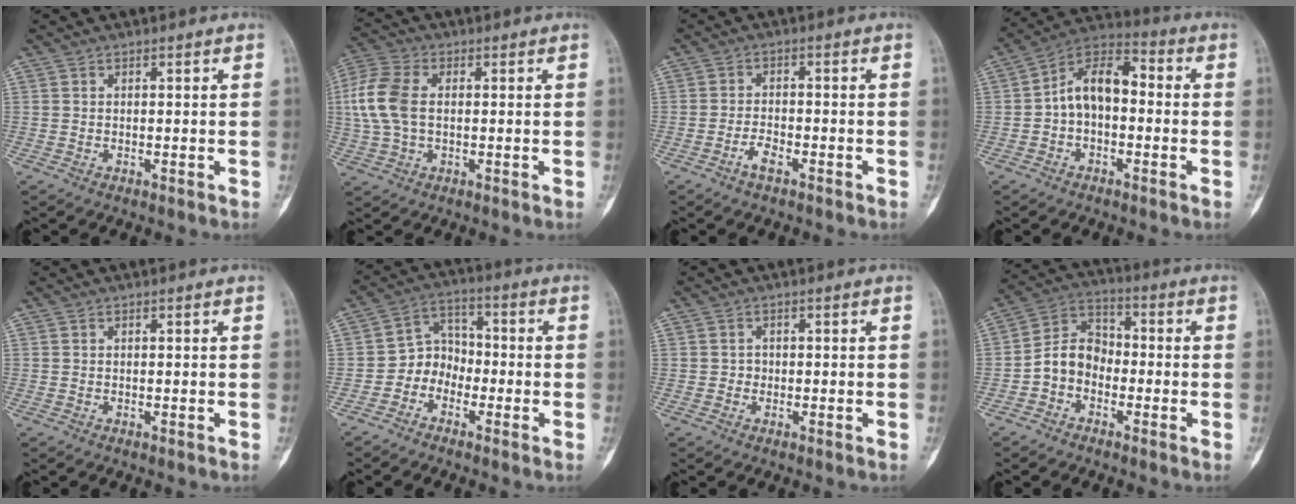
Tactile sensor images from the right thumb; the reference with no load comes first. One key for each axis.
{"total": 10.1, "fx": 0.7, "fy": 6.3, "fz": 7.9, "tx": -0.188, "ty": 0.018, "tz": 0.011}
{"total": 2.9, "fx": -2.0, "fy": 1.0, "fz": 1.9, "tx": -0.037, "ty": 0.015, "tz": -0.040}
{"total": 10.6, "fx": -0.6, "fy": 6.7, "fz": 8.2, "tx": -0.116, "ty": 0.043, "tz": -0.028}
{"total": 0.0}
{"total": 6.3, "fx": -2.7, "fy": 5.2, "fz": 2.5, "tx": -0.005, "ty": 0.040, "tz": -0.063}
{"total": 1.0, "fx": -0.2, "fy": 1.0, "fz": 0.2, "tx": 0.005, "ty": 0.006, "tz": -0.007}
{"total": 7.9, "fx": -2.4, "fy": 6.2, "fz": 4.1, "tx": -0.056, "ty": 0.038, "tz": -0.060}